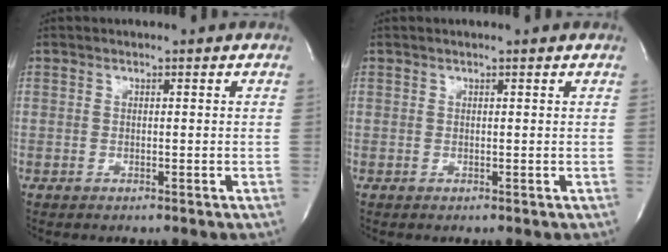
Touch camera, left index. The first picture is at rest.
{"total": 1.3, "force": [1.1, -0.2, 0.5], "torque": [-0.017, 0.007, 0.019]}